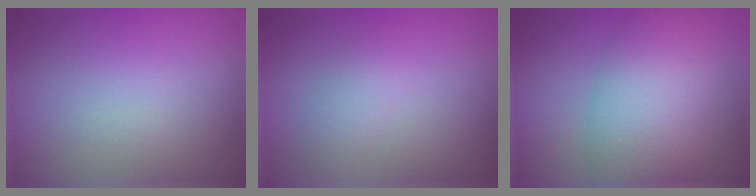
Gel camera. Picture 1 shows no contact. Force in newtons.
{"total": 1.7, "press": 1.7, "slide": 0.1}
{"total": 8.0, "press": 8.0, "slide": 0.3}